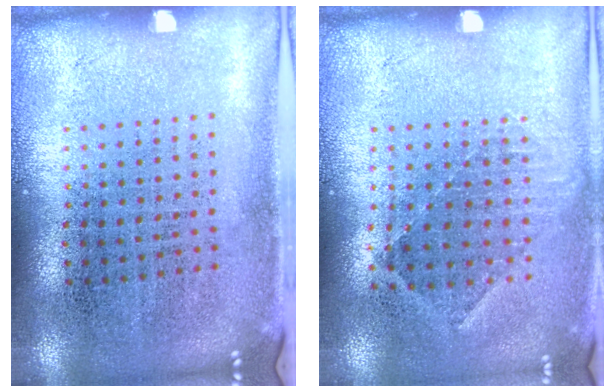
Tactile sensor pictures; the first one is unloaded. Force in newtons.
{"total": 0.9, "press": 0.8, "slide": 0.3}